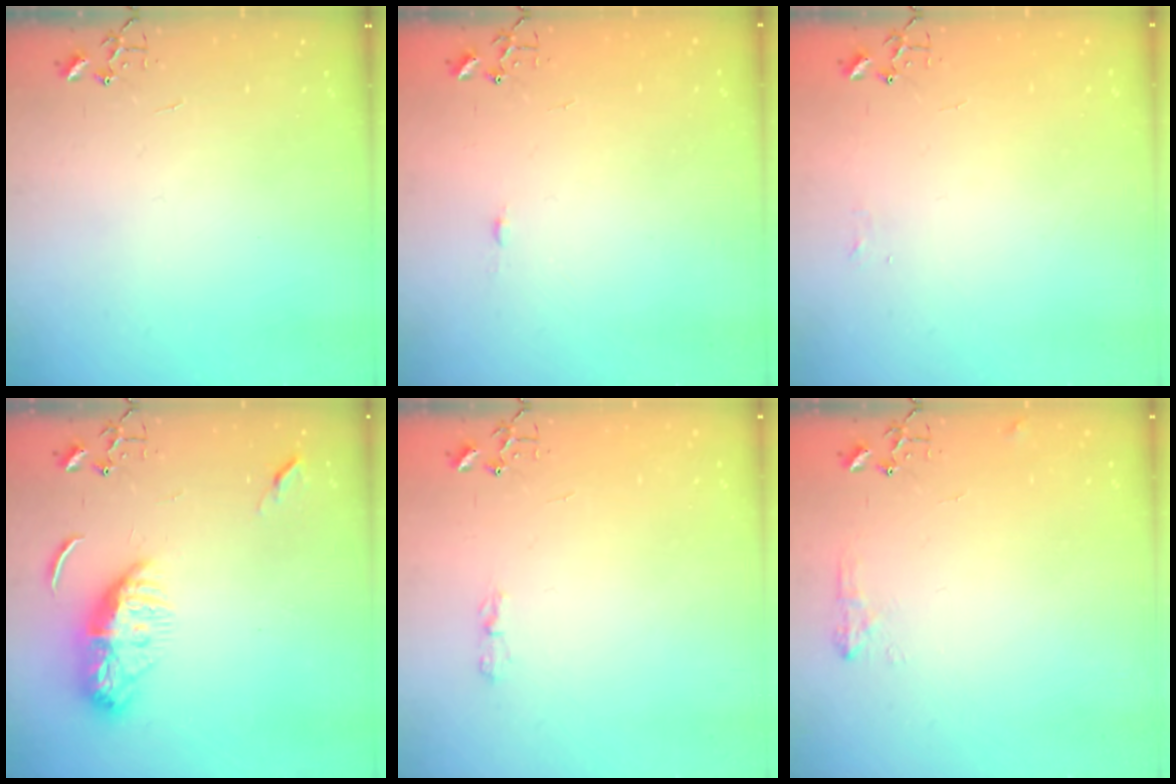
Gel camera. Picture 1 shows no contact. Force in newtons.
{"total": 3.3, "press": 3.3, "slide": 0.4}
{"total": 3.8, "press": 3.8, "slide": 0.6}
{"total": 12.5, "press": 12.5, "slide": 1.1}
{"total": 3.1, "press": 3.1, "slide": 0.6}
{"total": 6.4, "press": 6.3, "slide": 0.8}